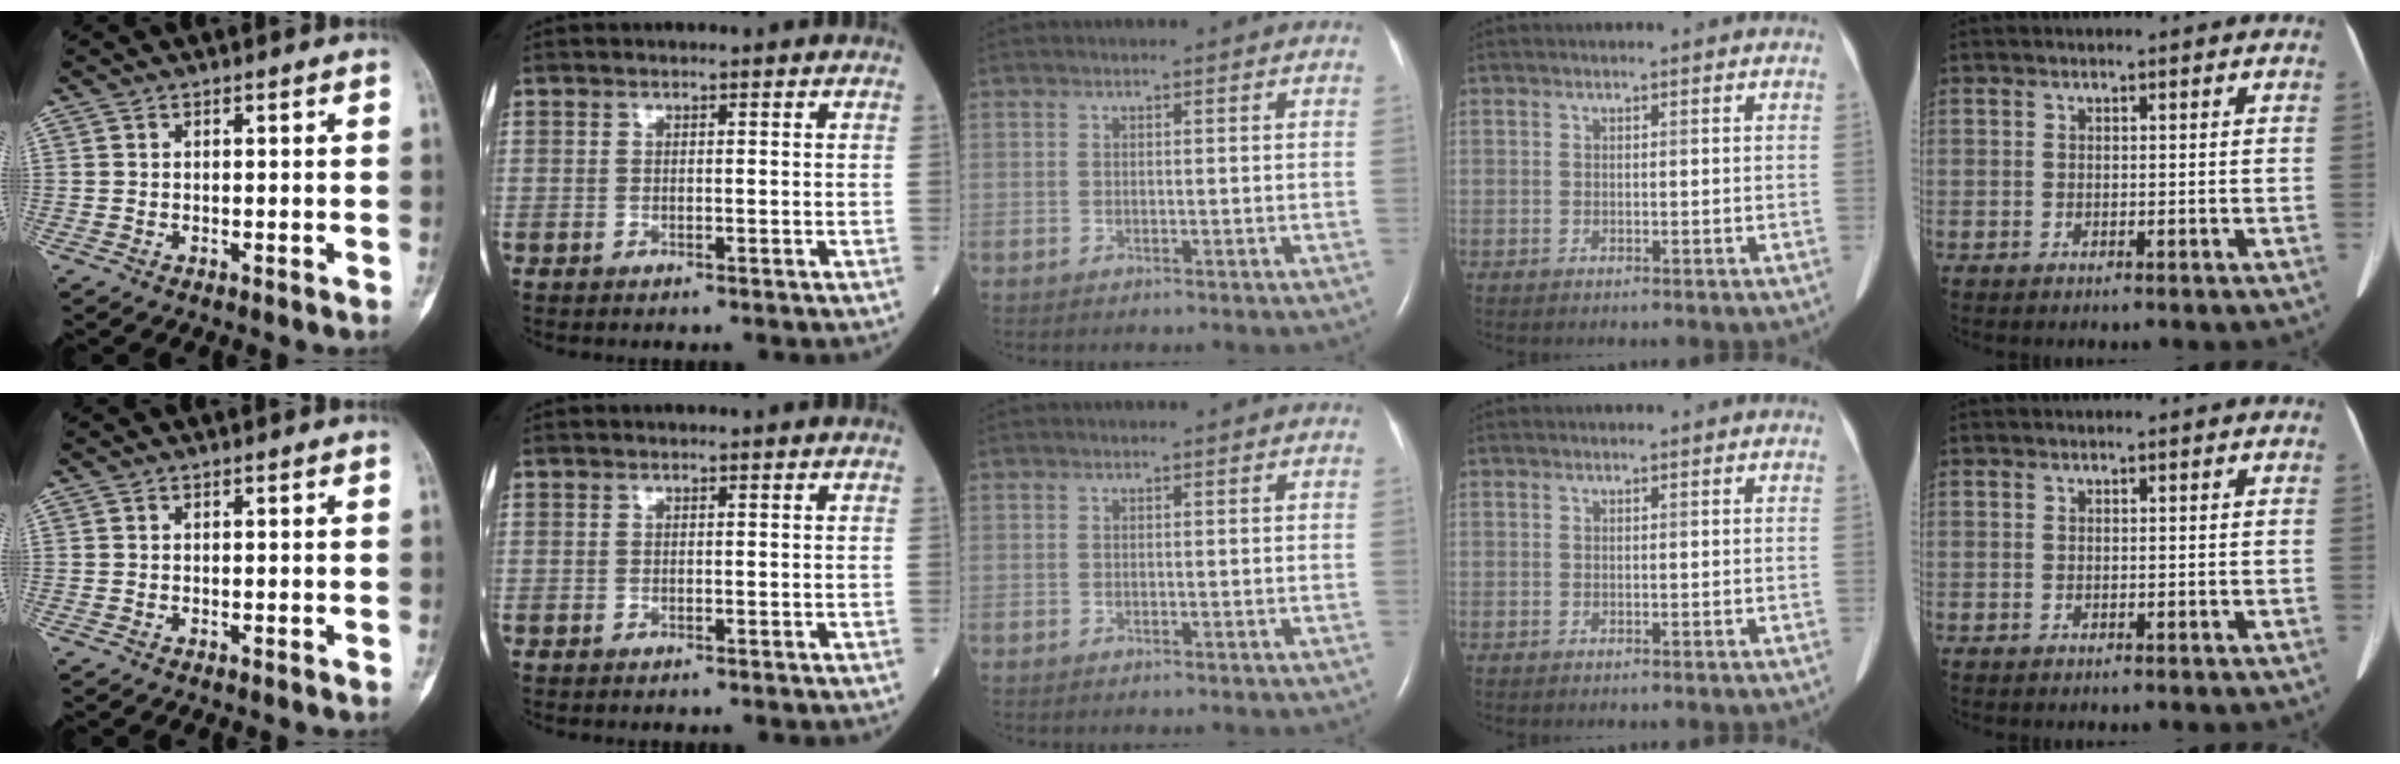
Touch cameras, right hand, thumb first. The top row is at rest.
{}